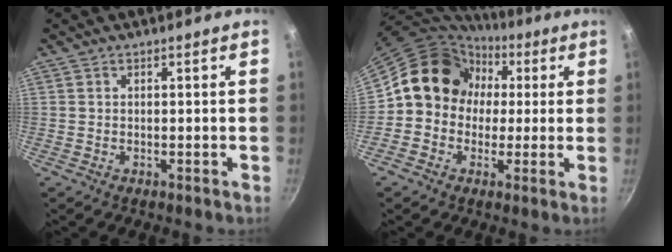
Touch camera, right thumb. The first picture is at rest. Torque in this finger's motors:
{"motor_torque": [1.12, 2.89, 0.56, -0.70, 0.10]}